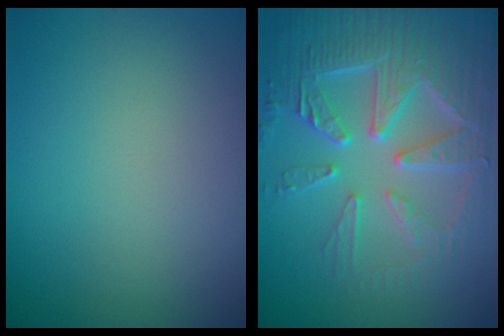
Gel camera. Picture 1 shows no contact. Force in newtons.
{"total": 7.2, "press": 5.9, "slide": 4.2}